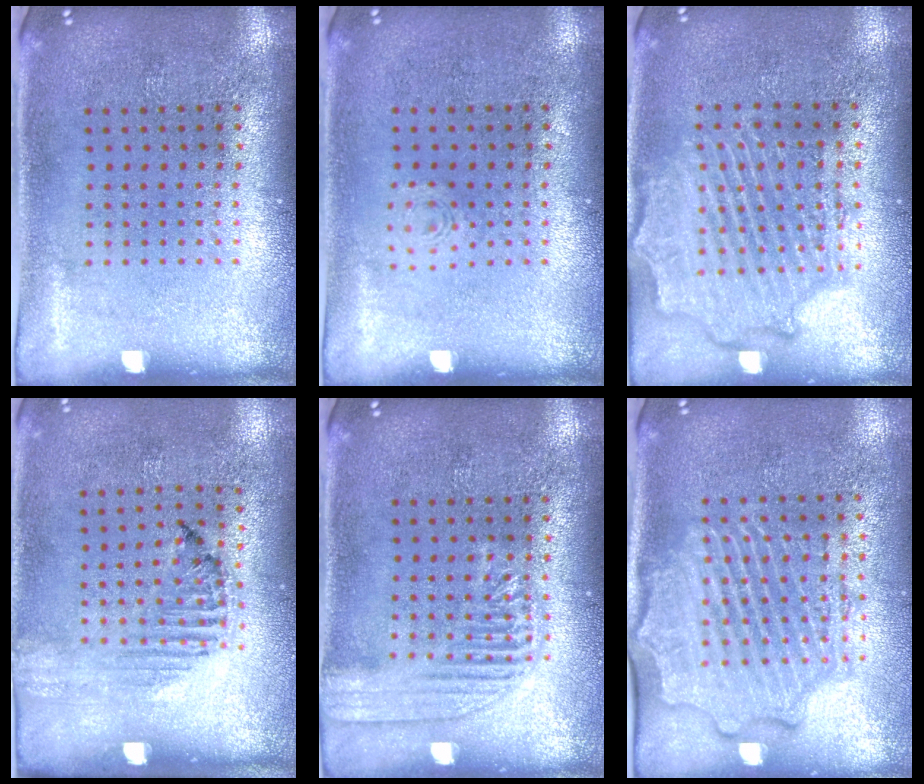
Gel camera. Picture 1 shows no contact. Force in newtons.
{"total": 0.7, "press": 0.7, "slide": 0.2}
{"total": 2.2, "press": 2.2, "slide": 0.6}
{"total": 1.2, "press": 1.1, "slide": 0.4}
{"total": 2.3, "press": 2.3, "slide": 0.4}
{"total": 2.5, "press": 2.3, "slide": 0.8}